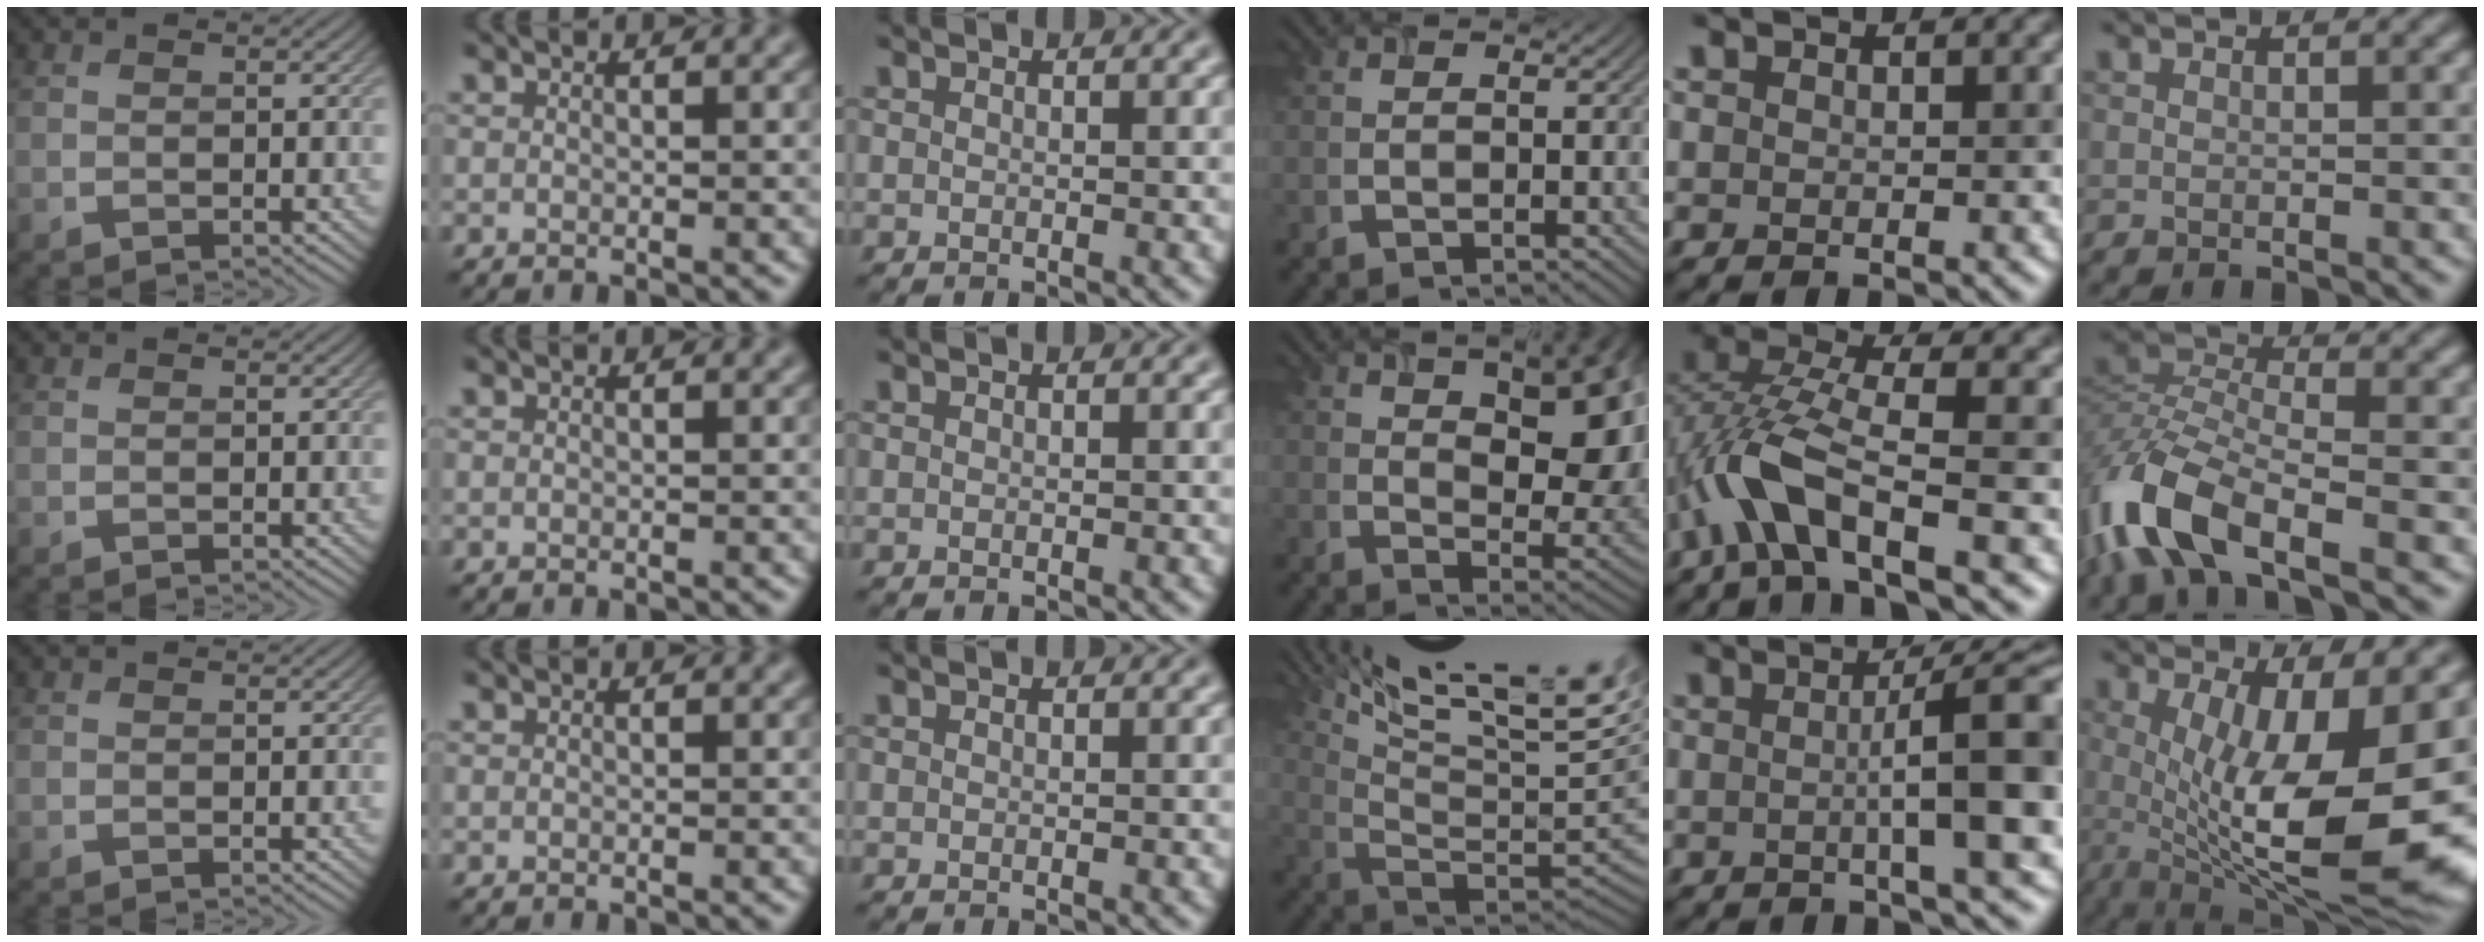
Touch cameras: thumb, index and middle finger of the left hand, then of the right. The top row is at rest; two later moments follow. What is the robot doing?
{"motion": "screw", "object": "timer"}